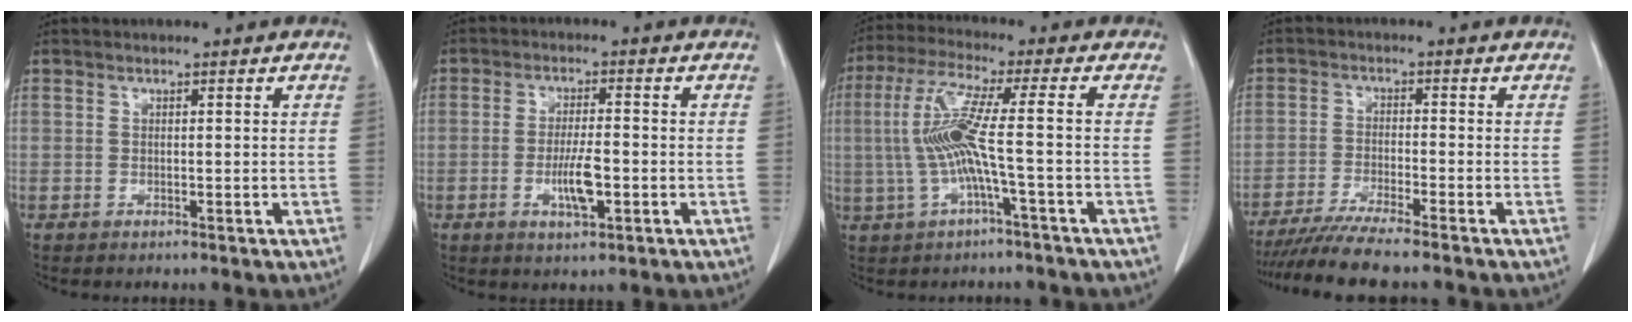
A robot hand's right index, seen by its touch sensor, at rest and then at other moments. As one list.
[{"total": 5.6, "force": [-1.6, 1.2, 5.2], "torque": [-0.098, -0.005, -0.026]}, {"total": 9.3, "force": [-1.1, -0.6, 9.2], "torque": [-0.199, 0.017, -0.023]}, {"total": 8.0, "force": [-6.9, -0.9, 4.0], "torque": [-0.057, -0.026, -0.115]}]